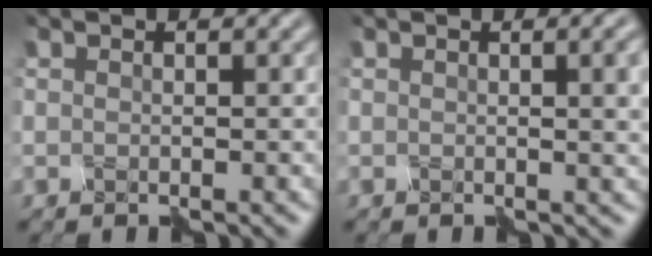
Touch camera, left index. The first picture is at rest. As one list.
[{"total": 3.1, "force": [0.8, 0.7, 2.9], "torque": [-0.018, 0.001, 0.013]}]